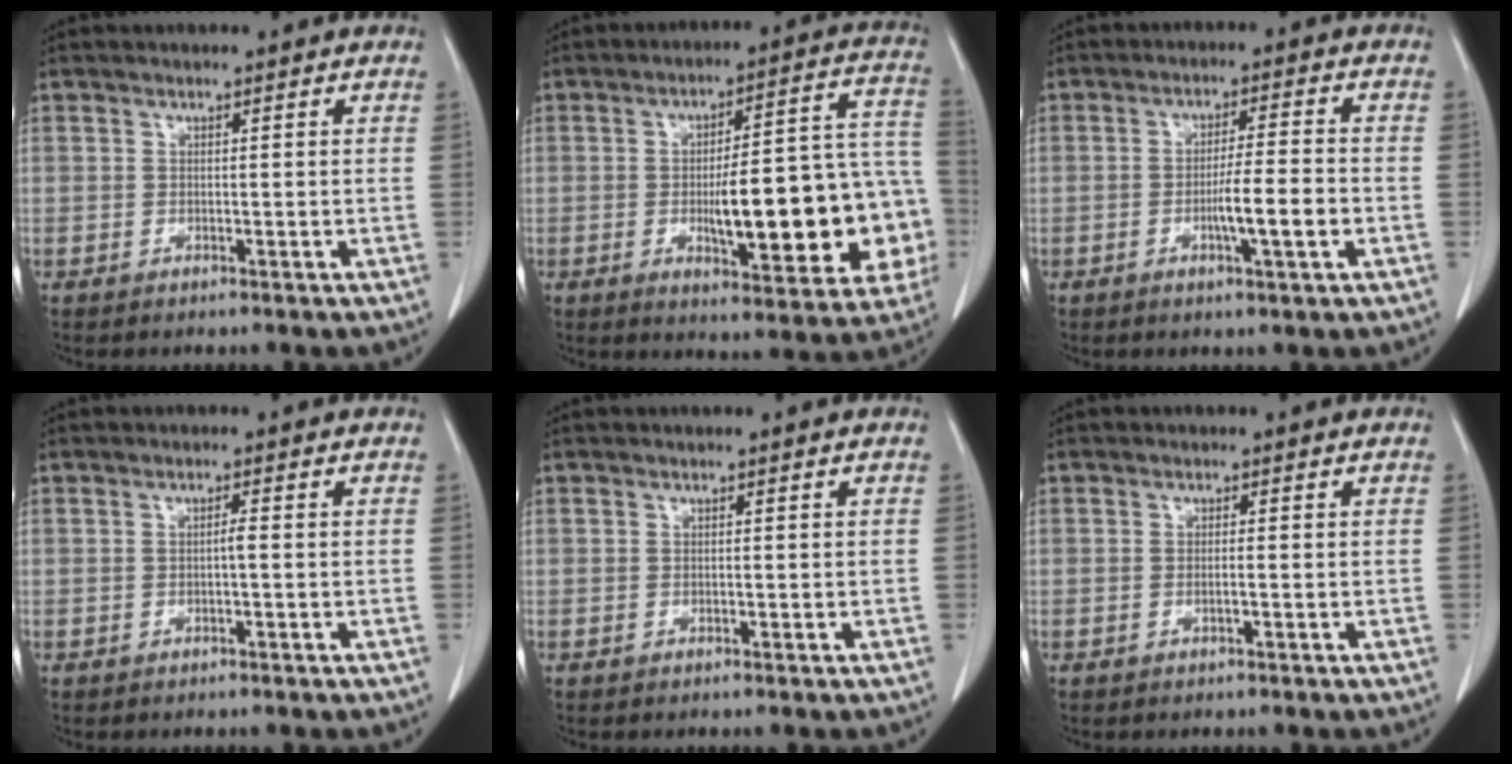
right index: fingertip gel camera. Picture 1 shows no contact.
{"total": 22.3, "force": [-4.3, 5.6, 21.2], "torque": [-0.218, 0.036, -0.041]}
{"total": 7.1, "force": [-2.0, 0.6, 6.8], "torque": [-0.113, 0.001, -0.032]}
{"total": 1.5, "force": [-0.1, 0.3, 1.4], "torque": [-0.030, 0.003, 0.000]}
{"total": 0.0}
{"total": 1.3, "force": [-0.3, 0.3, 1.2], "torque": [-0.028, 0.001, -0.002]}